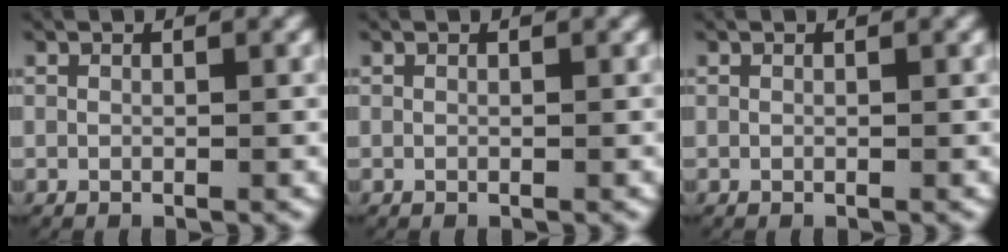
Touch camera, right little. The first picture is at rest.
{"total": 0.0}
{"total": 0.0}